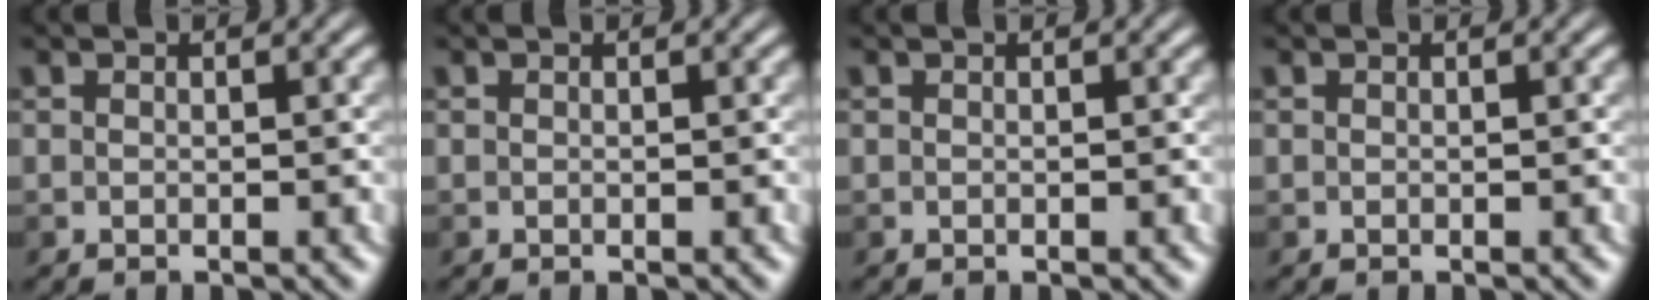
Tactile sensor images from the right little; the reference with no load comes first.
{"total": 0.0}
{"total": 0.0}
{"total": 0.0}